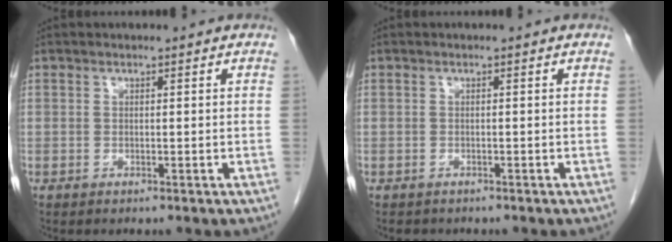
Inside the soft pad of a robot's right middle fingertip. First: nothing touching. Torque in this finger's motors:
{"motor_torque": [0.16, 0.00, 0.00, -0.01]}